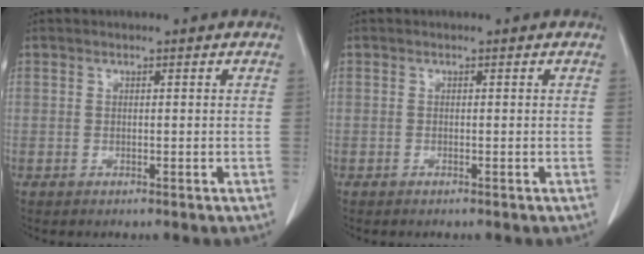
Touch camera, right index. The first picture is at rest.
{"total": 0.0}